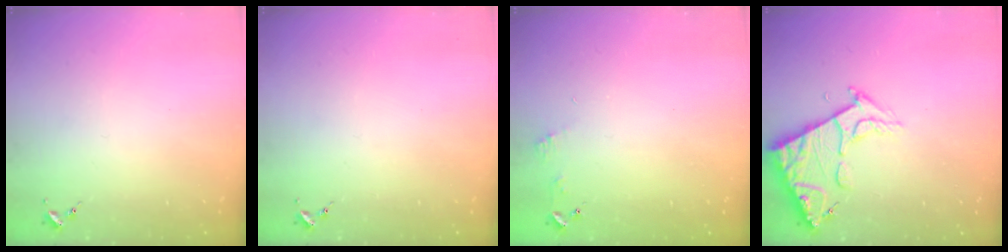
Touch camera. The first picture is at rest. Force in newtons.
{"total": 0.0}
{"total": 3.8, "press": 3.8, "slide": 0.4}
{"total": 12.5, "press": 12.5, "slide": 1.3}